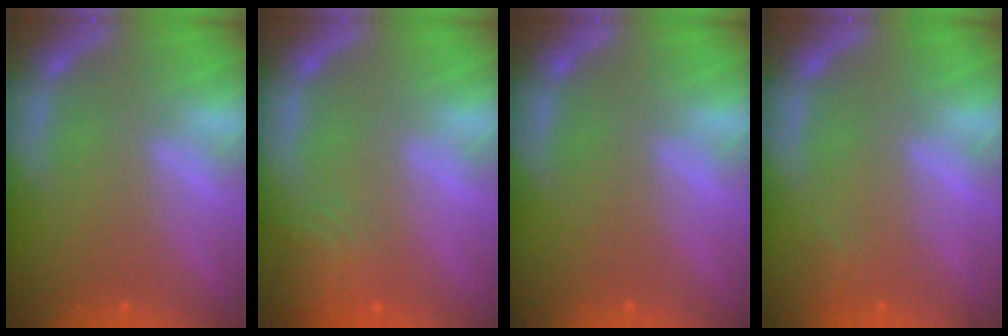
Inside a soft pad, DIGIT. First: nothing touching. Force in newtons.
{"total": 4.0}
{"total": 0.0}
{"total": 0.9}